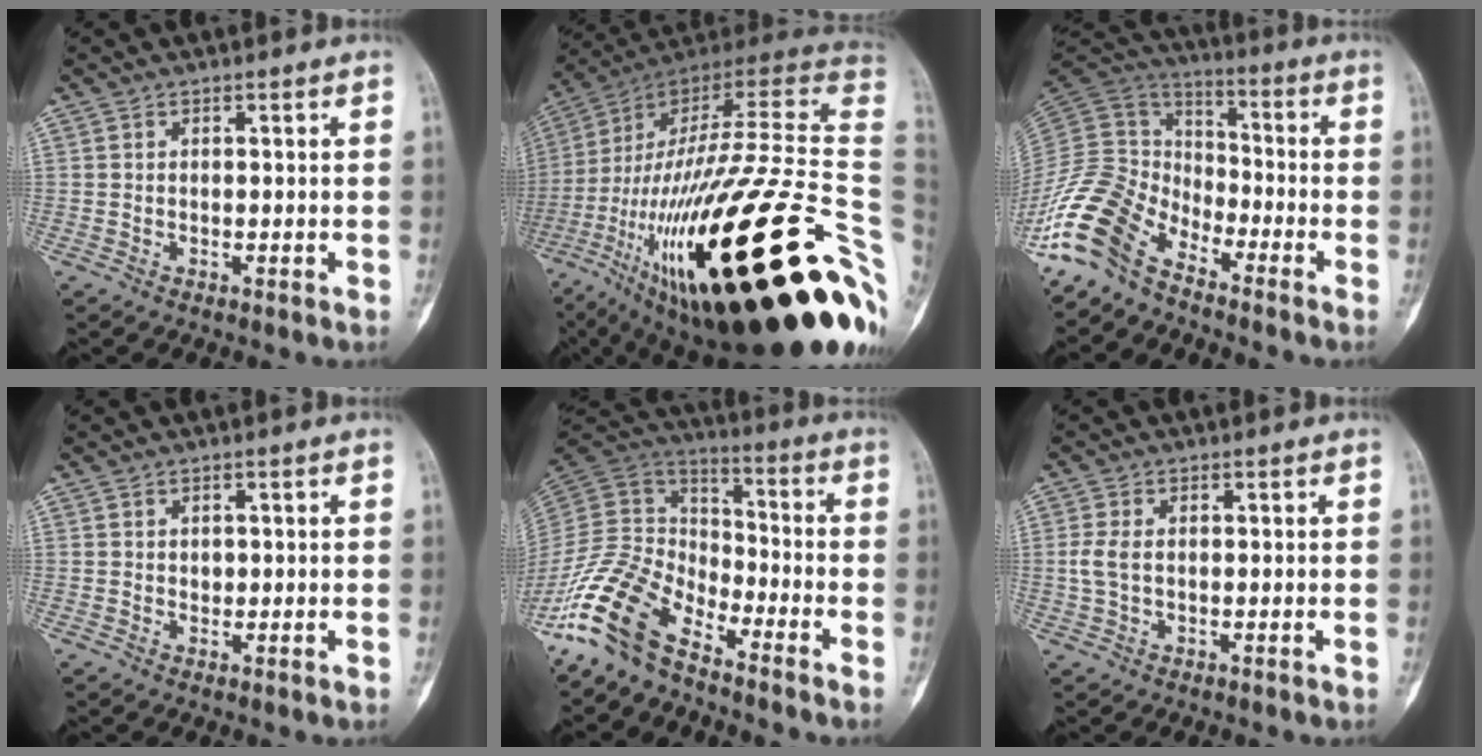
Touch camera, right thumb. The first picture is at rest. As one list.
[{"total": 47.2, "force": [-12.6, 12.1, 43.8], "torque": [-0.651, 0.061, -0.210]}, {"total": 14.5, "force": [-10.6, 7.2, 6.8], "torque": [-0.123, 0.079, -0.222]}, {"total": 1.0, "force": [0.2, 0.8, 0.5], "torque": [-0.004, 0.001, 0.006]}, {"total": 14.3, "force": [-10.6, 6.3, 7.3], "torque": [-0.129, 0.076, -0.221]}, {"total": 2.9, "force": [0.2, 1.7, 2.4], "torque": [-0.069, 0.004, 0.004]}]